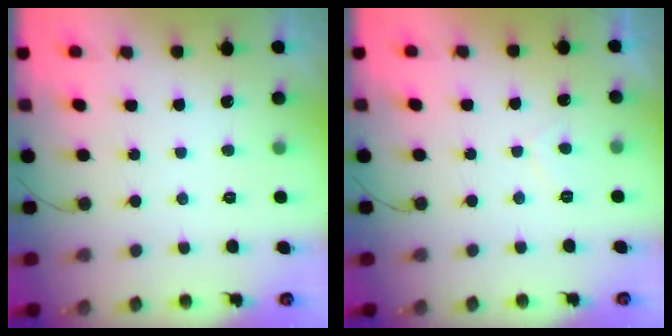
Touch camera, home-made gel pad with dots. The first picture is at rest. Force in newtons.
{"total": 0.7, "press": 0.5, "slide": 0.5}